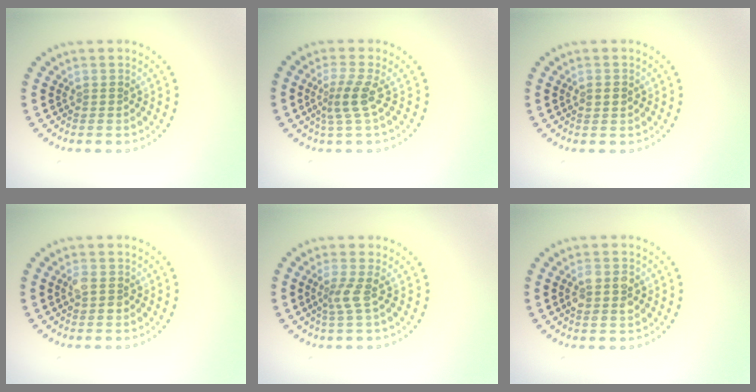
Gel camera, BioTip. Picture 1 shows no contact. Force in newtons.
{"total": 2.5, "press": 1.7, "slide": 1.8}
{"total": 1.5, "press": 1.5, "slide": 0.1}
{"total": 1.6, "press": 1.5, "slide": 0.3}
{"total": 2.0, "press": 1.4, "slide": 1.5}
{"total": 2.8, "press": 2.8, "slide": 0.2}